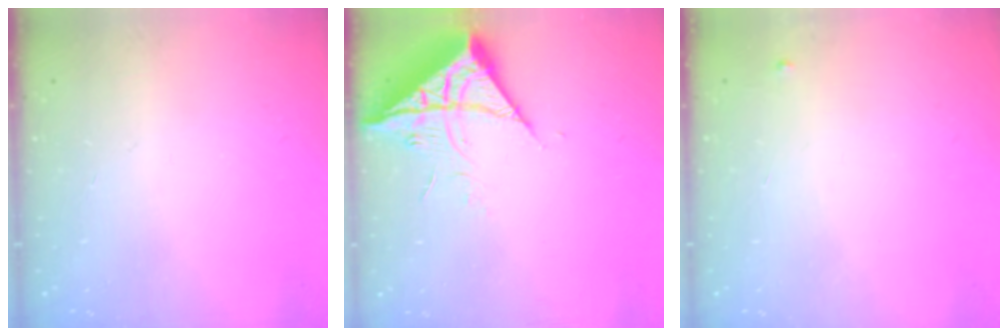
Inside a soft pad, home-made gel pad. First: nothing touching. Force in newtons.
{"total": 10.4, "press": 10.3, "slide": 1.4}
{"total": 3.2, "press": 3.2, "slide": 0.2}